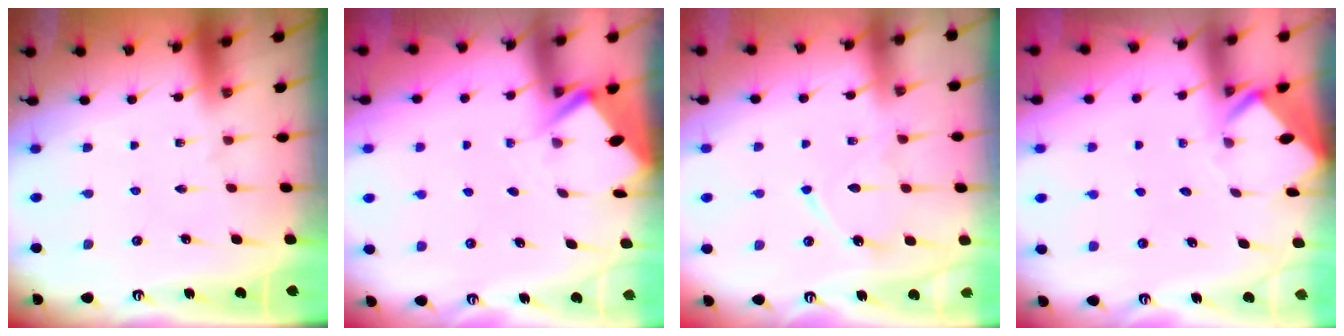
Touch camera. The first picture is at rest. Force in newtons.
{"total": 2.8, "press": 2.8, "slide": 0.4}
{"total": 8.9, "press": 8.9, "slide": 0.8}
{"total": 3.1, "press": 3.1, "slide": 0.1}